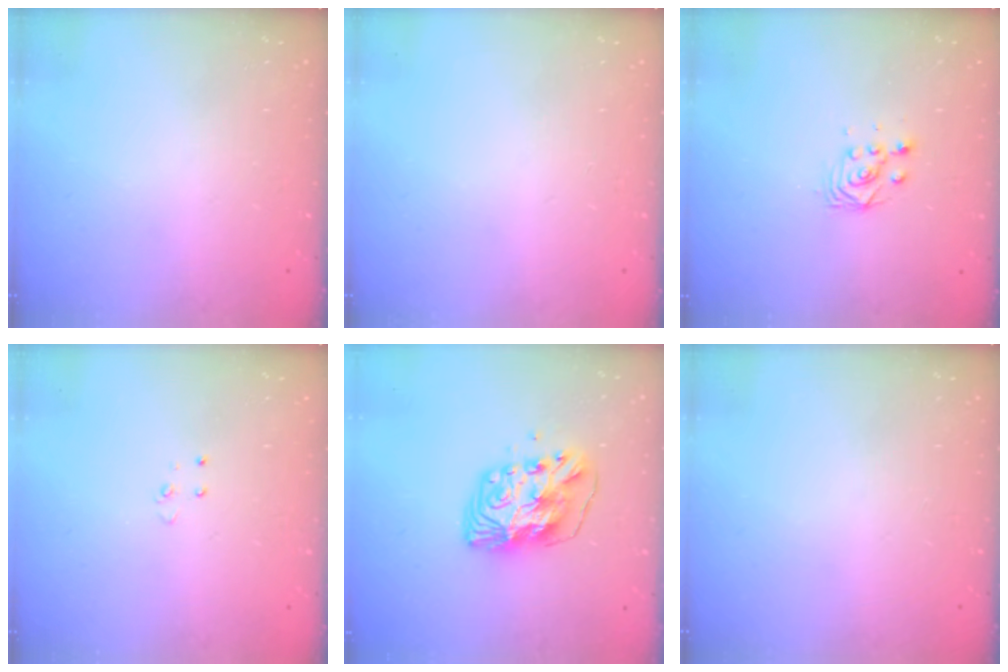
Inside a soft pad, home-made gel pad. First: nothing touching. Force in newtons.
{"total": 0.0}
{"total": 2.8, "press": 2.5, "slide": 1.3}
{"total": 3.2, "press": 3.2, "slide": 0.4}
{"total": 10.1, "press": 10.0, "slide": 1.2}
{"total": 0.0}